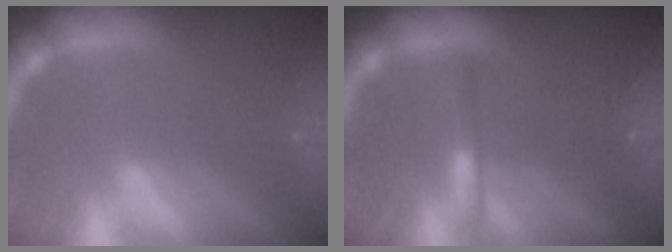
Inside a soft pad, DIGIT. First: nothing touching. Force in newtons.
{"total": 1.4}